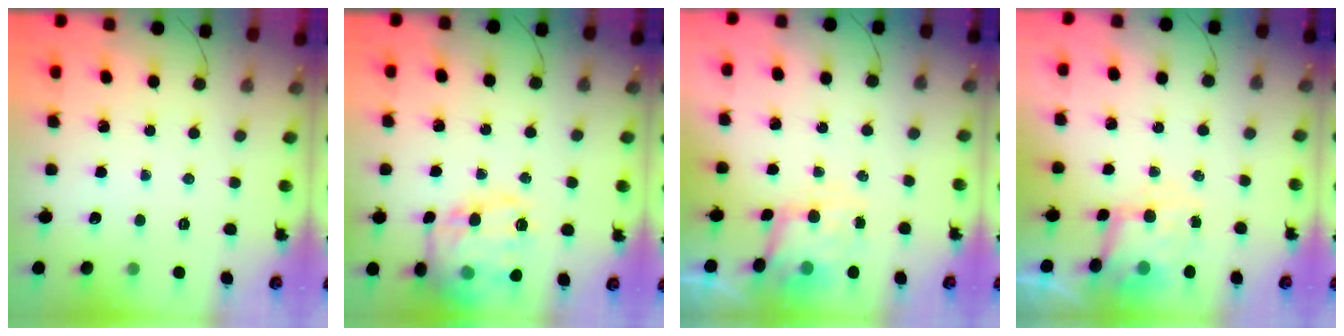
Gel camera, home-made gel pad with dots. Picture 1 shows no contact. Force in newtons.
{"total": 19.5, "press": 19.4, "slide": 2.3}
{"total": 5.3, "press": 5.2, "slide": 1.1}
{"total": 5.4, "press": 5.4, "slide": 0.5}